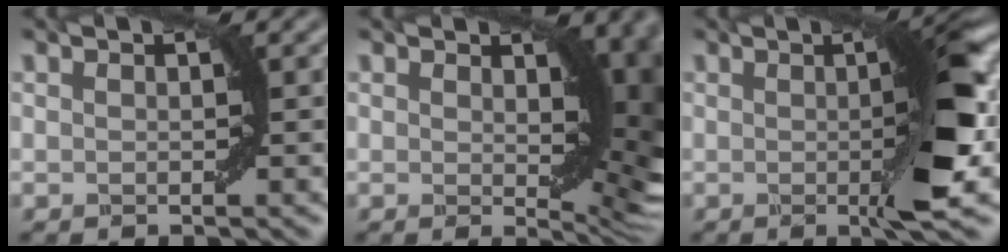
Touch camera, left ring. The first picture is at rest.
{"total": 9.8, "force": [1.7, 4.6, 8.5], "torque": [-0.084, -0.013, 0.034]}
{"total": 6.6, "force": [-0.3, 1.0, 6.5], "torque": [-0.095, 0.001, -0.003]}